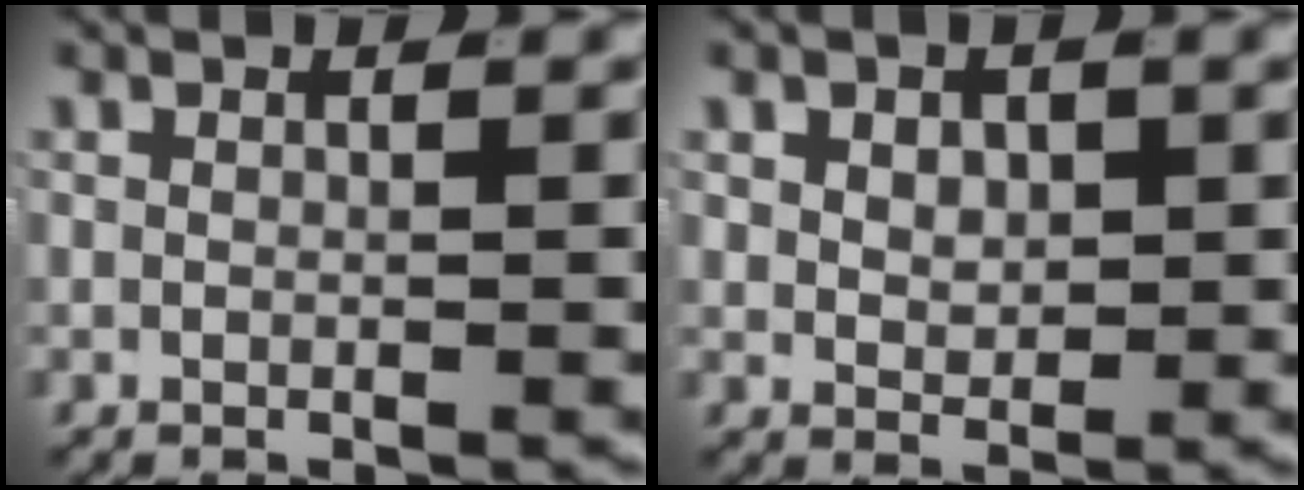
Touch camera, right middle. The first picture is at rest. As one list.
[{"total": 2.1, "force": [0.5, 1.5, 1.4], "torque": [-0.024, -0.016, 0.023]}]